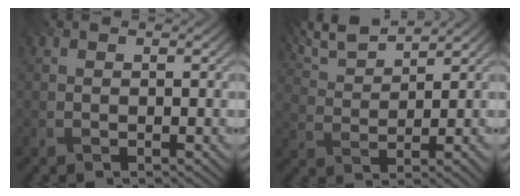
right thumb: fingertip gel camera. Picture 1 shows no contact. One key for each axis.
{"total": 5.6, "fx": 4.5, "fy": 0.7, "fz": 3.2, "tx": -0.074, "ty": 0.015, "tz": 0.083}